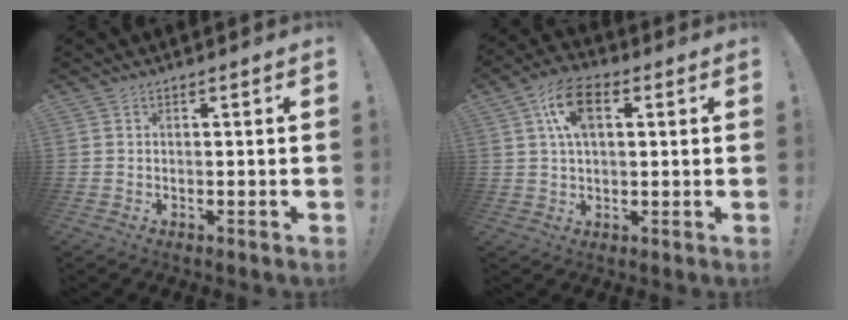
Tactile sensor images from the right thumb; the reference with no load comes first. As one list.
[{"total": 10.4, "force": [3.2, 5.7, 8.1], "torque": [-0.137, 0.004, 0.059]}]